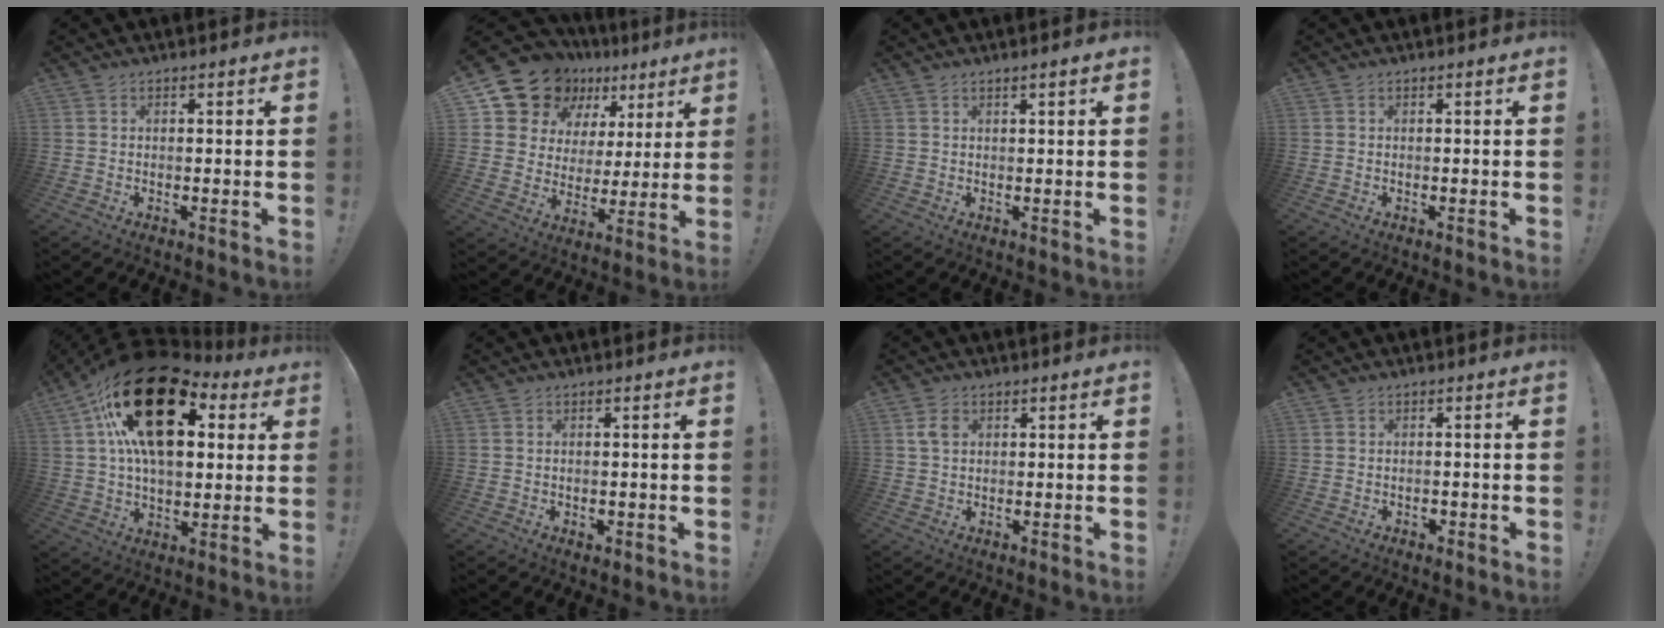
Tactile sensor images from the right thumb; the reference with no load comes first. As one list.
[{"total": 16.2, "force": [11.6, 9.9, 5.4], "torque": [-0.105, -0.075, 0.227]}, {"total": 1.2, "force": [0.7, -0.2, 0.9], "torque": [-0.012, -0.003, 0.011]}, {"total": 0.0}, {"total": 28.0, "force": [10.5, 14.9, 21.2], "torque": [-0.358, -0.055, 0.187]}, {"total": 1.0, "force": [-0.3, 0.8, 0.5], "torque": [-0.006, 0.002, -0.005]}, {"total": 4.0, "force": [1.3, 2.7, 2.6], "torque": [-0.037, 0.002, 0.024]}, {"total": 1.2, "force": [-0.7, 0.9, 0.3], "torque": [-0.009, 0.005, -0.011]}]